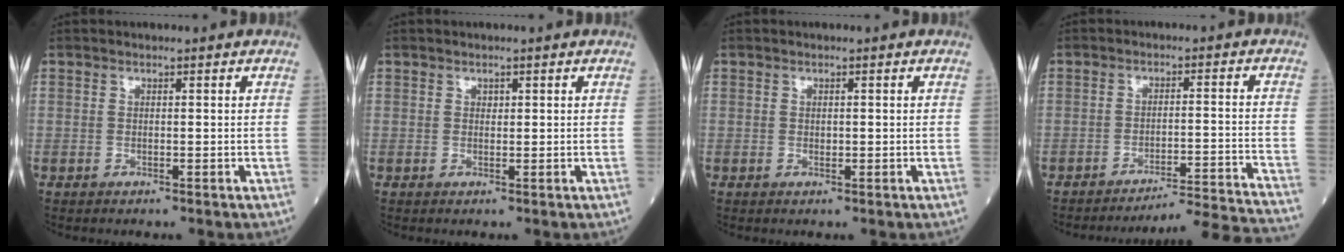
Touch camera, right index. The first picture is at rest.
{"total": 0.5, "force": [0.3, 0.4, 0.2], "torque": [-0.001, -0.002, 0.003]}
{"total": 0.5, "force": [0.1, 0.4, 0.4], "torque": [-0.002, 0.000, 0.002]}
{"total": 15.3, "force": [-14.7, -3.8, 1.9], "torque": [0.006, -0.016, -0.197]}